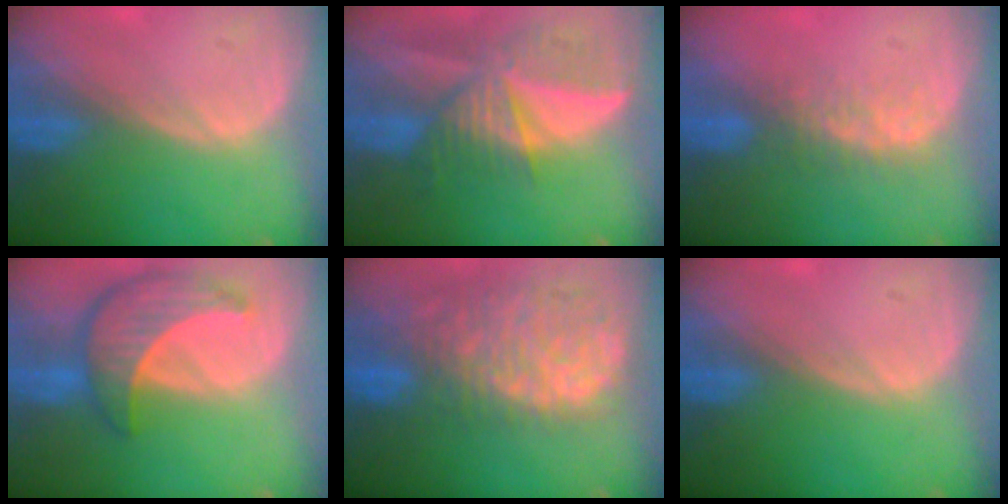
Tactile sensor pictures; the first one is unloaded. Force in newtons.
{"total": 9.7, "press": 8.5, "slide": 4.7}
{"total": 3.3, "press": 3.0, "slide": 1.4}
{"total": 8.7, "press": 7.8, "slide": 3.8}
{"total": 12.9, "press": 10.6, "slide": 7.2}
{"total": 0.0}